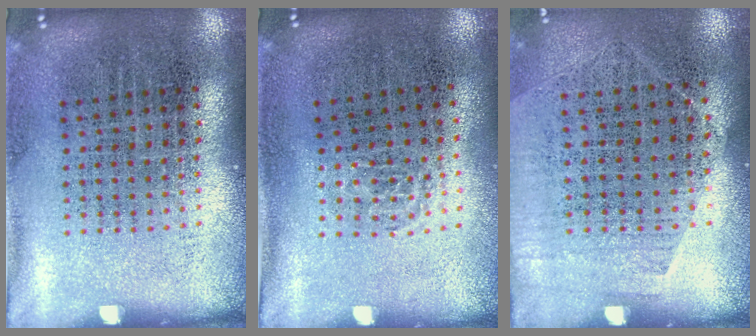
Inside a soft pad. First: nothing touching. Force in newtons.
{"total": 0.5, "press": 0.4, "slide": 0.4}
{"total": 1.3, "press": 1.0, "slide": 0.7}